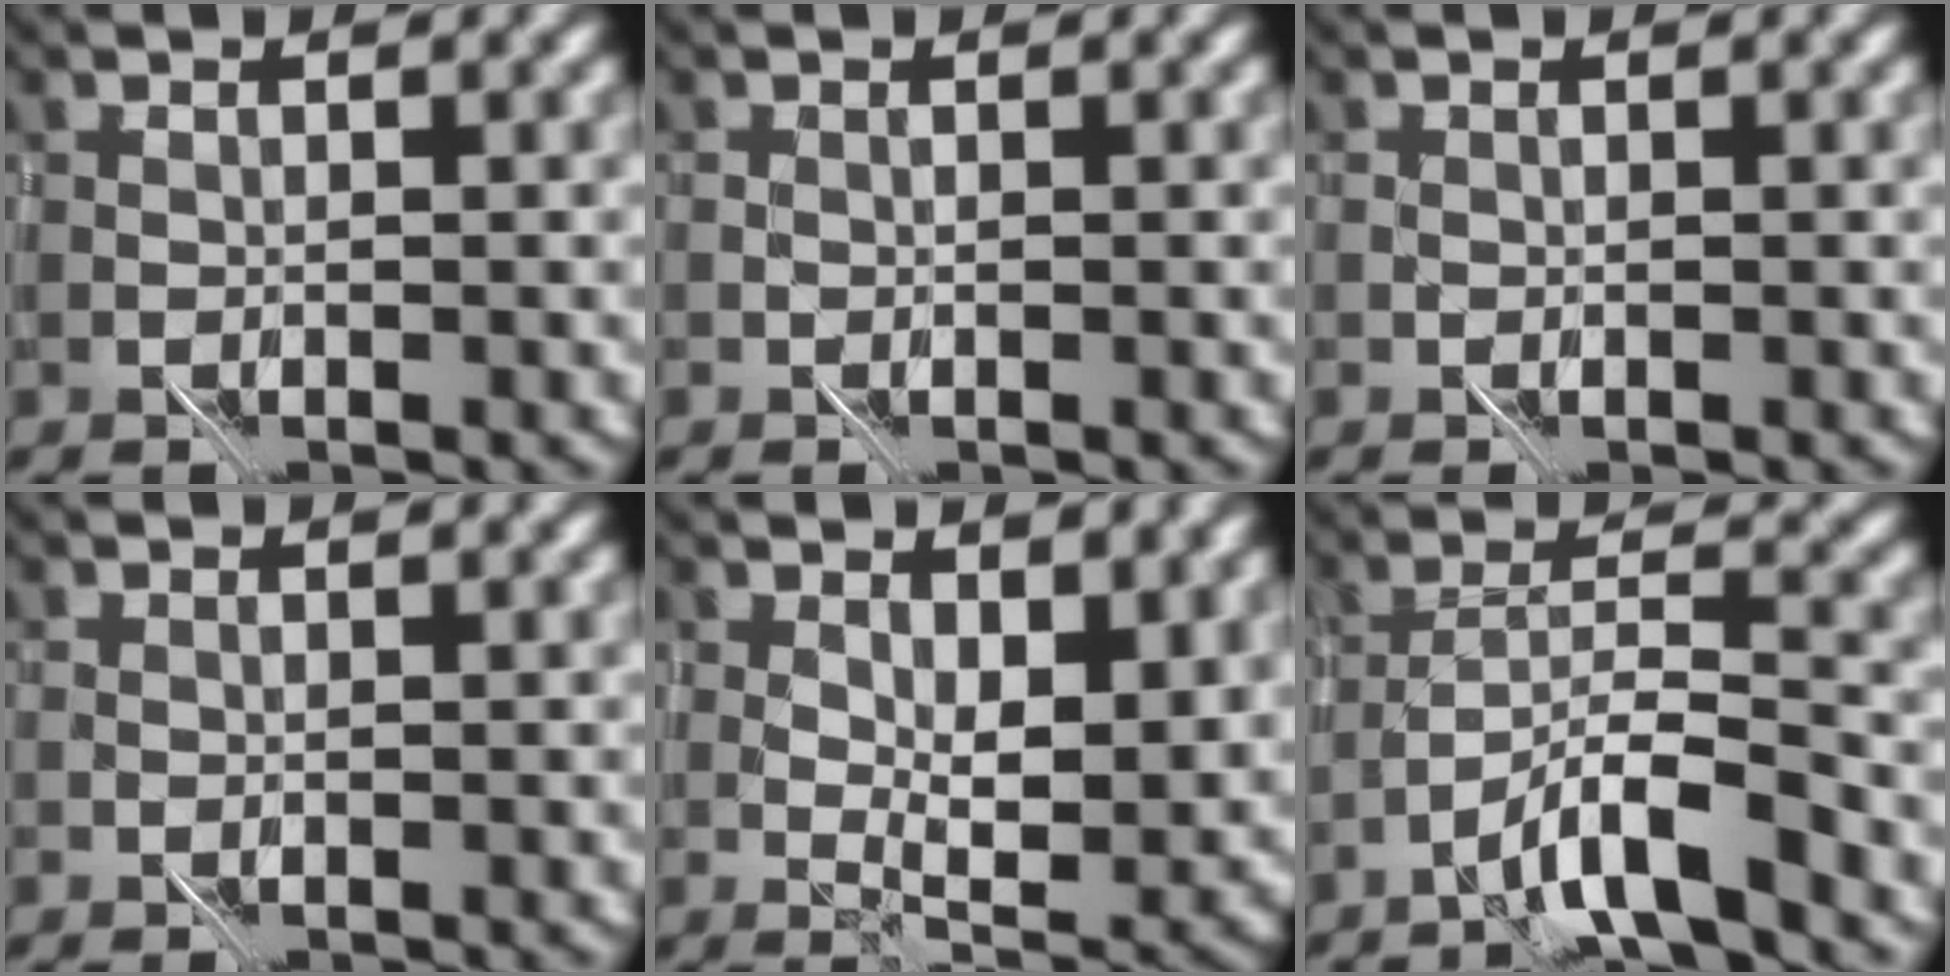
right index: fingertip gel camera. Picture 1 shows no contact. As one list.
[{"total": 0.0}, {"total": 0.0}, {"total": 0.0}, {"total": 5.8, "force": [3.0, 2.5, 4.3], "torque": [-0.068, -0.014, 0.055]}, {"total": 4.9, "force": [-3.4, 0.0, 3.5], "torque": [-0.055, 0.017, -0.067]}]